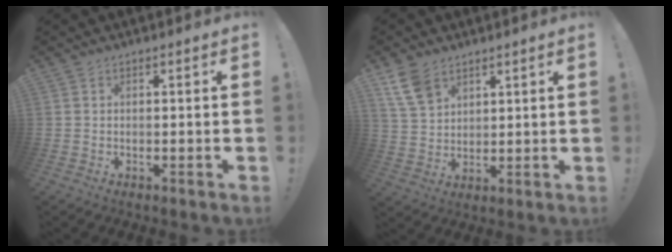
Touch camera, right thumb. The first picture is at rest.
{"total": 9.4, "force": [6.0, 5.8, 4.5], "torque": [-0.080, -0.022, 0.121]}